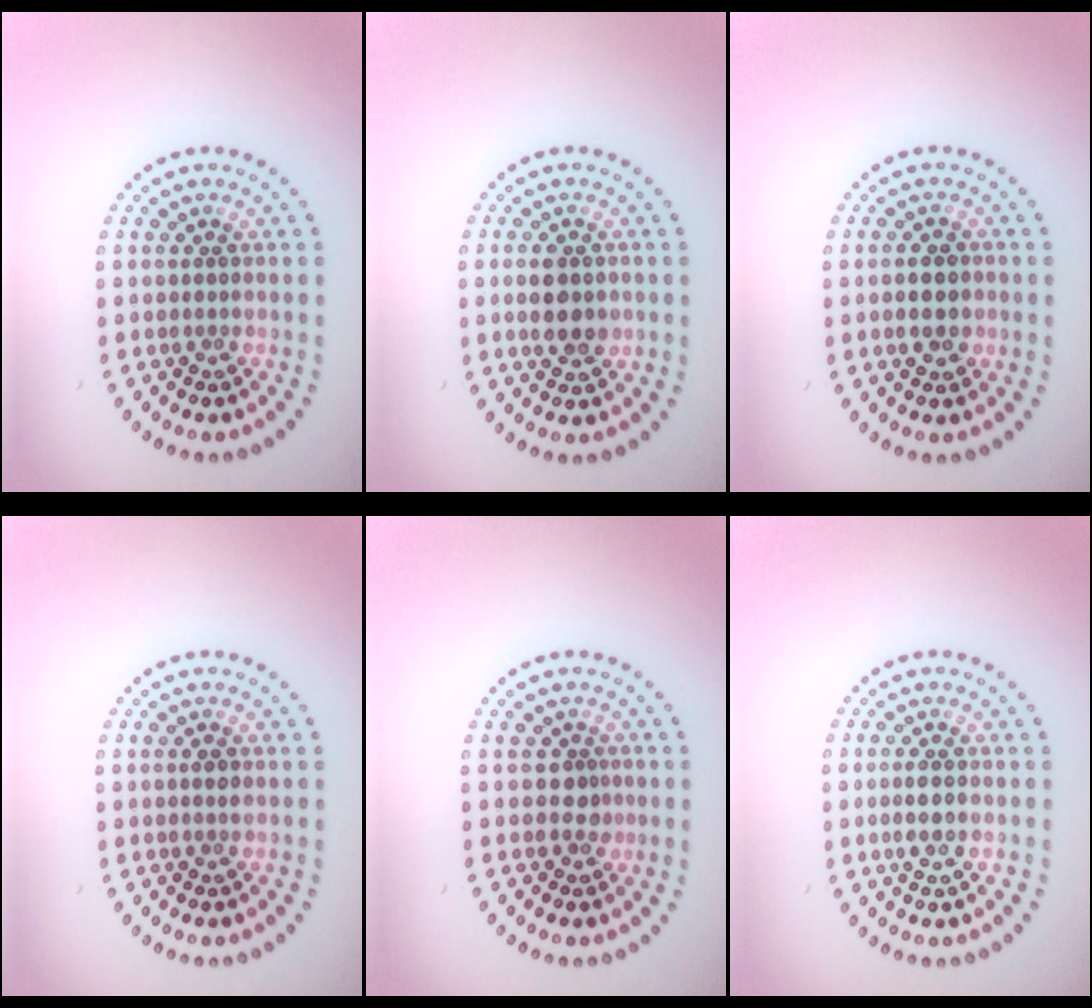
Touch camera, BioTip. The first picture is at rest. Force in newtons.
{"total": 3.1, "press": 3.1, "slide": 0.2}
{"total": 2.5, "press": 2.5, "slide": 0.3}
{"total": 0.8, "press": 0.7, "slide": 0.2}
{"total": 1.5, "press": 1.2, "slide": 0.9}
{"total": 1.7, "press": 1.5, "slide": 0.8}